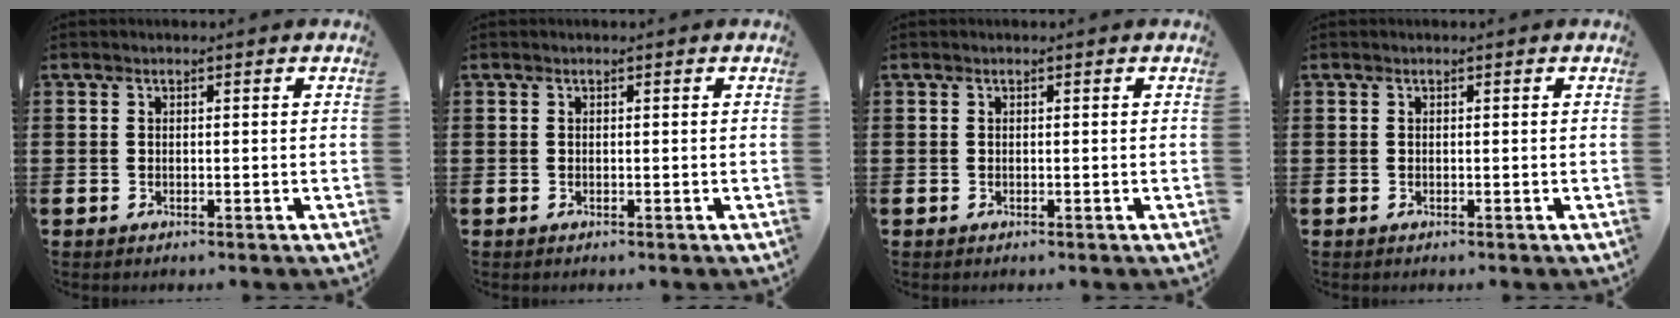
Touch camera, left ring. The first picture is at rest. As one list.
[{"total": 0.0}, {"total": 0.0}, {"total": 0.0}]